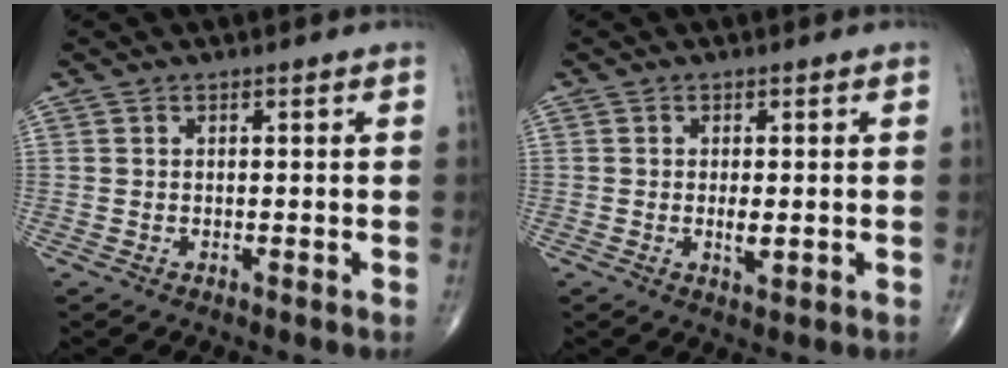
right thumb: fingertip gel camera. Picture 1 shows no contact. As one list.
[{"total": 2.4, "force": [-0.3, 1.0, 2.2], "torque": [-0.039, -0.005, -0.005]}]